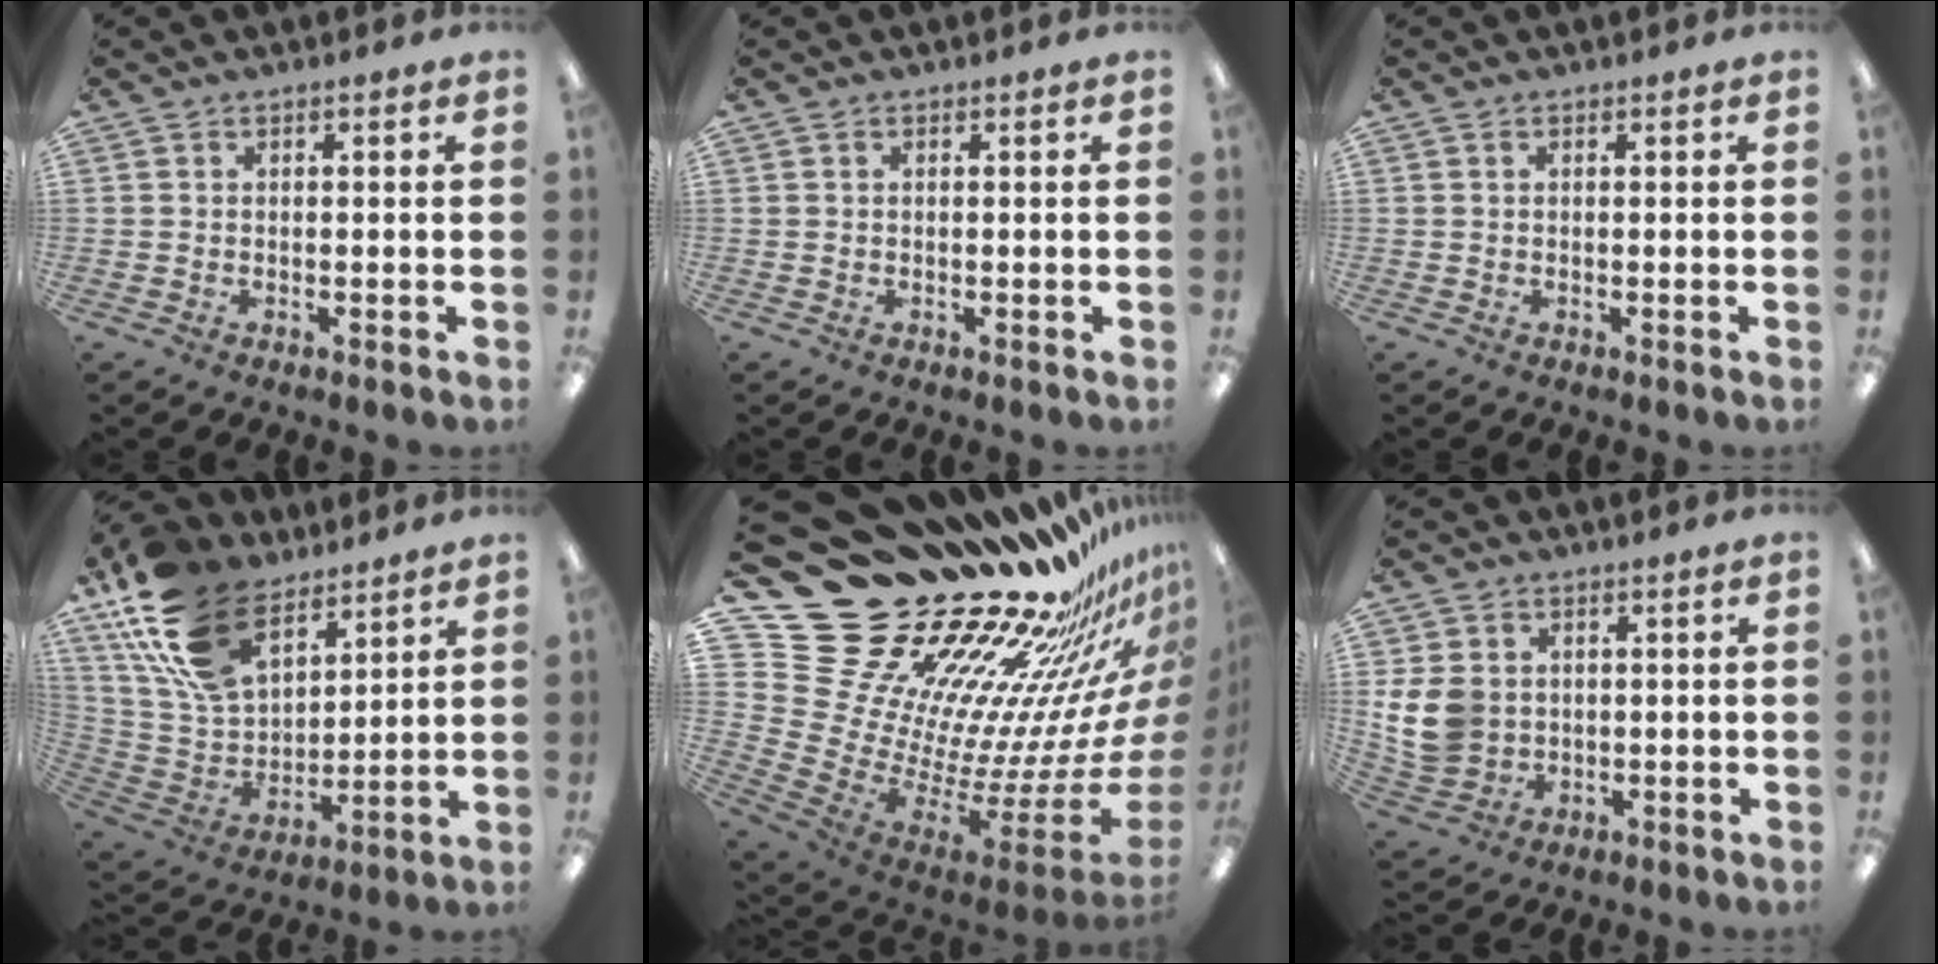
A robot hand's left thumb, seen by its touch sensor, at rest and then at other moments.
{"total": 0.0}
{"total": 0.0}
{"total": 21.6, "force": [13.5, 12.1, 11.7], "torque": [-0.260, -0.054, 0.254]}
{"total": 32.6, "force": [25.1, 15.3, 14.2], "torque": [-0.153, -0.294, 0.535]}
{"total": 9.9, "force": [1.5, 8.4, 5.1], "torque": [-0.119, 0.012, 0.032]}